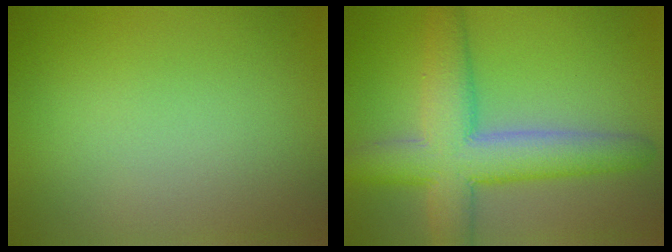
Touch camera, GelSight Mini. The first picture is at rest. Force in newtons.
{"total": 8.1, "press": 8.1, "slide": 0.3}